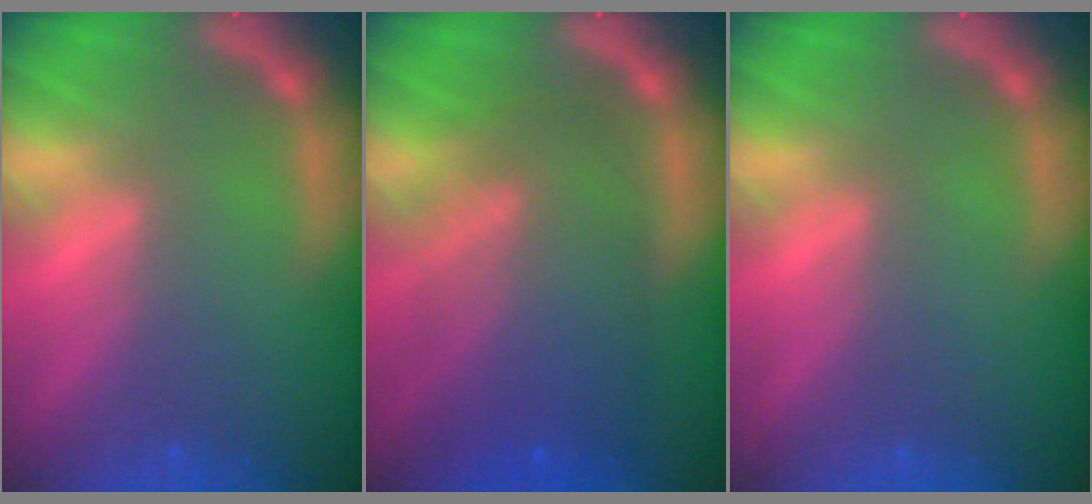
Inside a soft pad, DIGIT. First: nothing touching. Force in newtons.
{"total": 9.1}
{"total": 0.0}